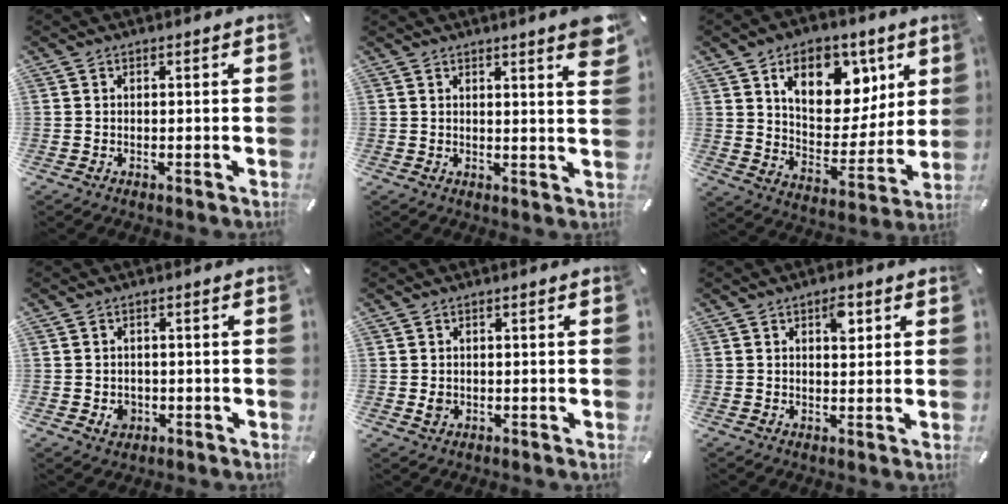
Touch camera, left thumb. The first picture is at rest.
{"total": 4.5, "force": [2.8, 0.3, 3.5], "torque": [-0.048, -0.019, 0.044]}
{"total": 16.2, "force": [8.8, 10.4, 8.9], "torque": [-0.129, -0.041, 0.152]}
{"total": 3.3, "force": [-0.8, 2.8, 1.5], "torque": [-0.009, -0.002, -0.018]}
{"total": 1.7, "force": [-0.1, 1.5, 0.8], "torque": [-0.009, 0.000, -0.004]}
{"total": 4.3, "force": [1.8, 2.2, 3.2], "torque": [-0.036, -0.006, 0.022]}